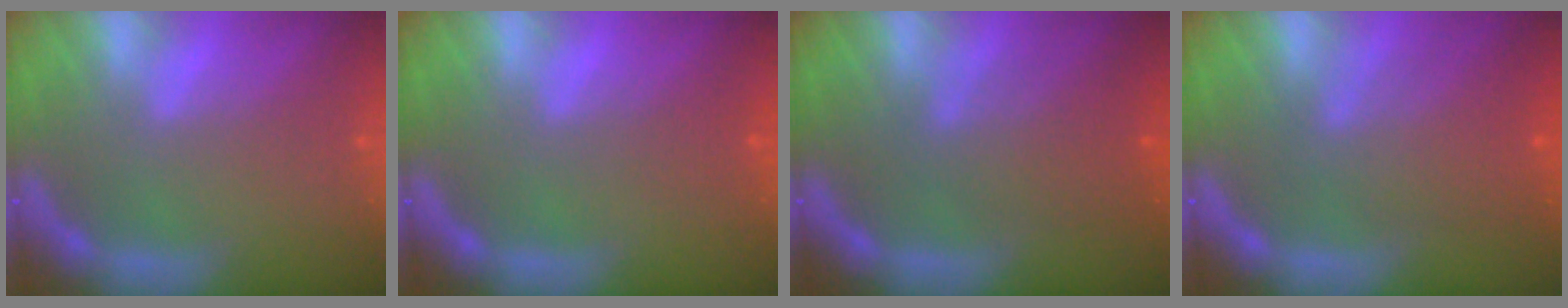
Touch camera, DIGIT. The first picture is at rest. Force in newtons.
{"total": 1.5}
{"total": 5.1}
{"total": 6.0}